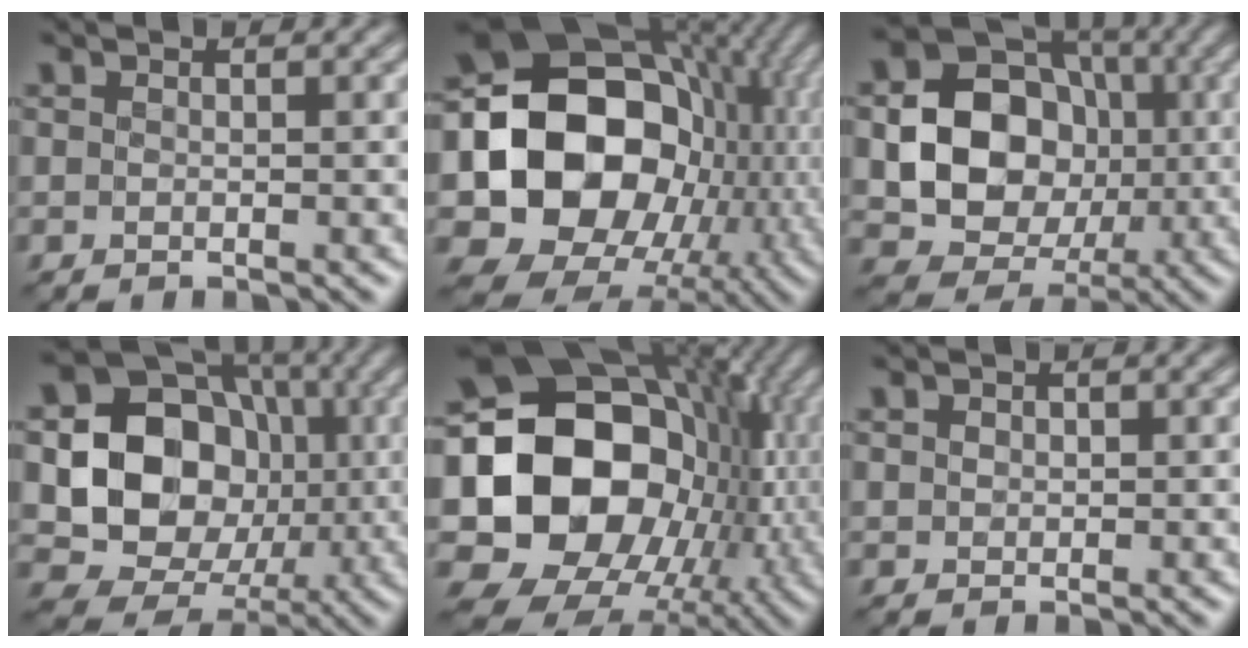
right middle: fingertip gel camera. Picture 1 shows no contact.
{"total": 18.0, "force": [-0.8, 14.6, 10.5], "torque": [-0.189, -0.019, -0.011]}
{"total": 12.1, "force": [-0.8, 10.1, 6.5], "torque": [-0.087, -0.007, -0.026]}
{"total": 13.2, "force": [-0.3, 11.2, 7.1], "torque": [-0.101, -0.013, -0.025]}
{"total": 19.2, "force": [-0.3, 15.1, 11.9], "torque": [-0.221, -0.003, 0.006]}
{"total": 1.2, "force": [0.6, 1.0, 0.5], "torque": [-0.011, 0.008, 0.009]}